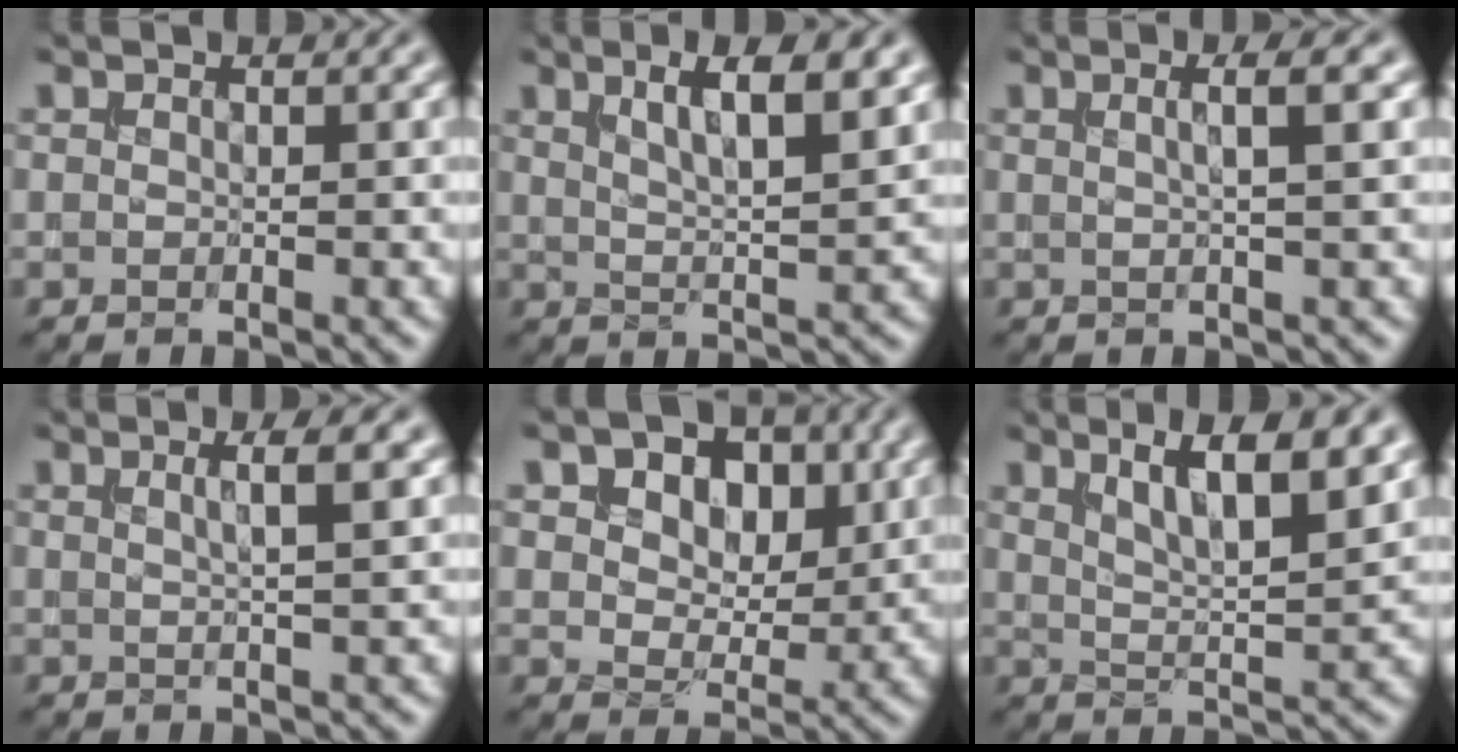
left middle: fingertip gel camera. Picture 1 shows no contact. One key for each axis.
{"total": 5.3, "fx": 2.6, "fy": 1.4, "fz": 4.4, "tx": -0.059, "ty": 0.000, "tz": 0.043}
{"total": 2.8, "fx": 0.7, "fy": 0.8, "fz": 2.6, "tx": -0.027, "ty": 0.008, "tz": 0.000}
{"total": 2.7, "fx": 0.9, "fy": 0.8, "fz": 2.4, "tx": -0.022, "ty": 0.008, "tz": 0.004}
{"total": 8.6, "fx": 3.8, "fy": 5.8, "fz": 5.1, "tx": -0.078, "ty": 0.007, "tz": 0.050}
{"total": 6.5, "fx": 3.5, "fy": 1.6, "fz": 5.2, "tx": -0.072, "ty": 0.002, "tz": 0.060}